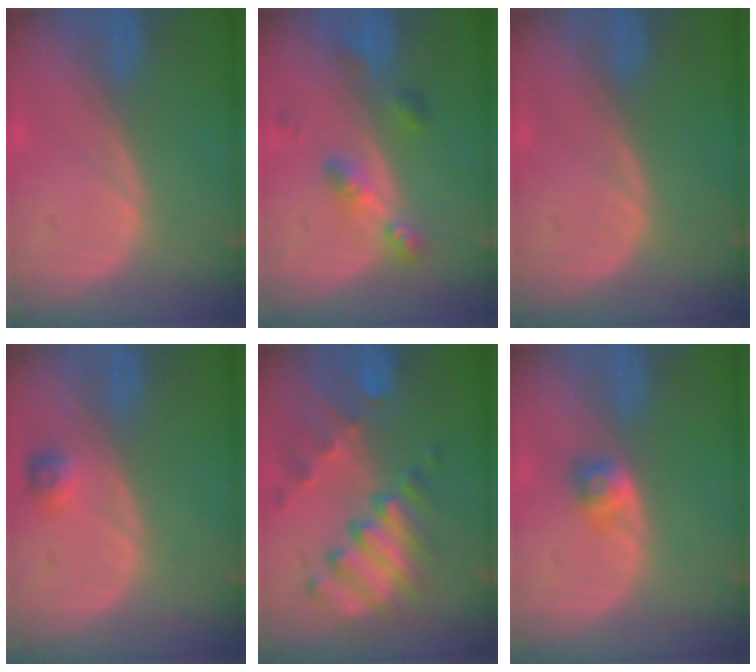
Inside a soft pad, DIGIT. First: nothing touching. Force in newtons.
{"total": 4.6, "press": 4.5, "slide": 1.0}
{"total": 0.0}
{"total": 2.4, "press": 2.2, "slide": 0.9}
{"total": 10.3, "press": 9.0, "slide": 5.1}
{"total": 2.7, "press": 2.4, "slide": 1.1}